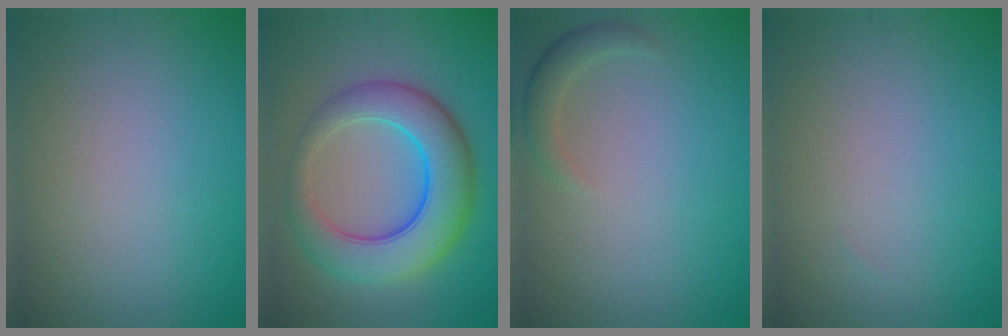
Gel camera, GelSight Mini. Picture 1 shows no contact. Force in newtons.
{"total": 8.5, "press": 8.5, "slide": 0.2}
{"total": 1.9, "press": 1.9, "slide": 0.3}
{"total": 0.0}